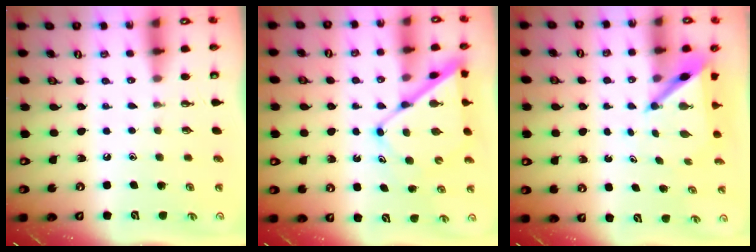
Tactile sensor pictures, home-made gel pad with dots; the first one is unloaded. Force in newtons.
{"total": 11.8, "press": 11.7, "slide": 1.1}
{"total": 4.9, "press": 4.9, "slide": 0.4}